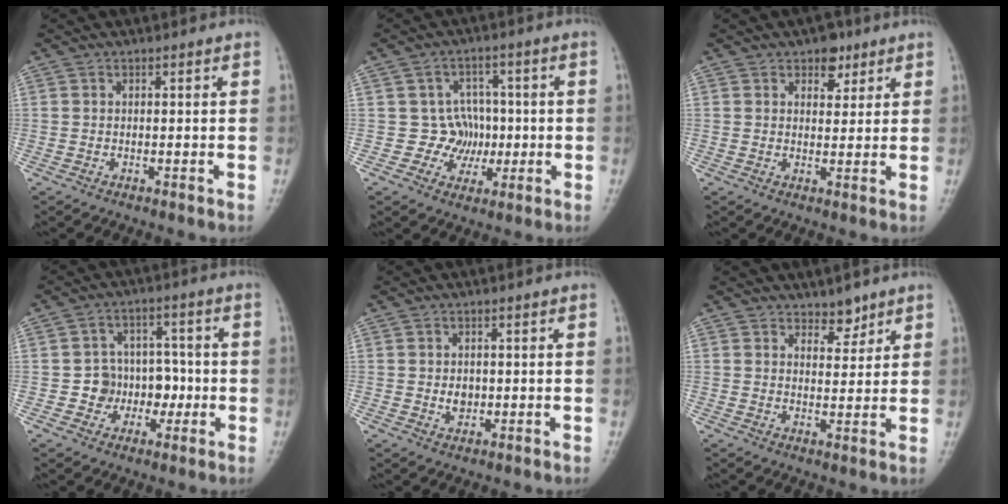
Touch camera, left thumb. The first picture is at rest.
{"total": 6.5, "force": [-0.5, 6.3, 1.6], "torque": [0.027, 0.021, -0.011]}
{"total": 4.2, "force": [2.5, 2.7, 2.0], "torque": [0.001, -0.011, 0.034]}
{"total": 8.1, "force": [-1.9, 7.2, 3.3], "torque": [0.003, 0.033, -0.033]}
{"total": 2.4, "force": [-0.1, 1.9, 1.5], "torque": [-0.011, 0.001, 0.001]}
{"total": 3.5, "force": [2.8, 1.8, 1.3], "torque": [0.004, -0.021, 0.044]}